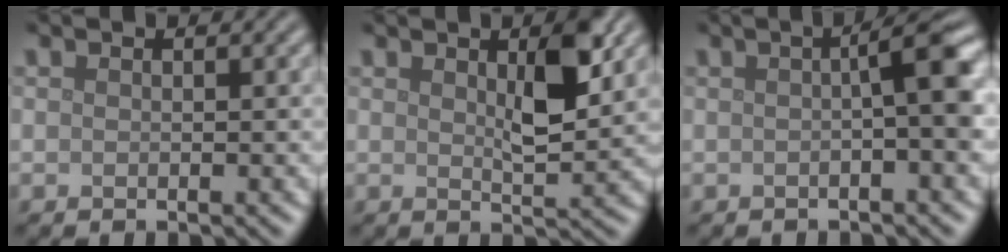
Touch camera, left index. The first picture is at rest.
{"total": 4.1, "force": [1.5, 1.1, 3.6], "torque": [-0.061, -0.003, 0.025]}
{"total": 4.0, "force": [0.2, 0.6, 3.9], "torque": [-0.051, 0.011, -0.001]}